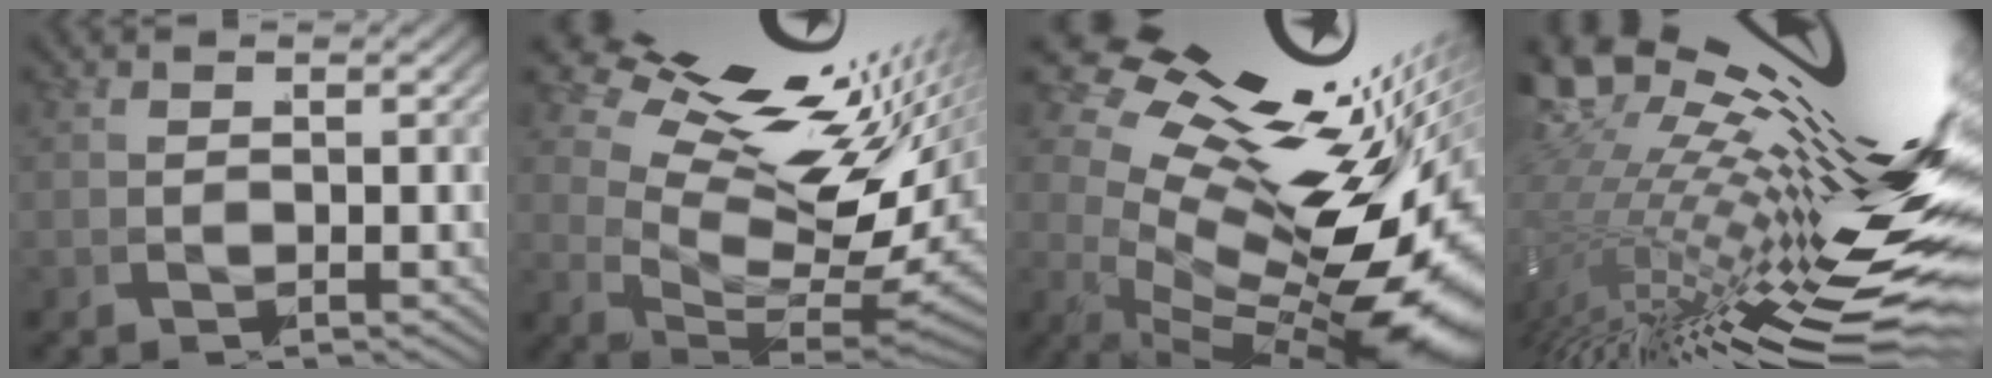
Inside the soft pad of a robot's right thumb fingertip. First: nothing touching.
{"total": 14.8, "force": [3.3, 8.9, 11.3], "torque": [-0.168, -0.011, 0.052]}
{"total": 17.9, "force": [1.6, 9.7, 15.0], "torque": [-0.212, -0.006, 0.026]}
{"total": 18.2, "force": [2.2, 10.0, 15.0], "torque": [-0.231, -0.022, 0.035]}